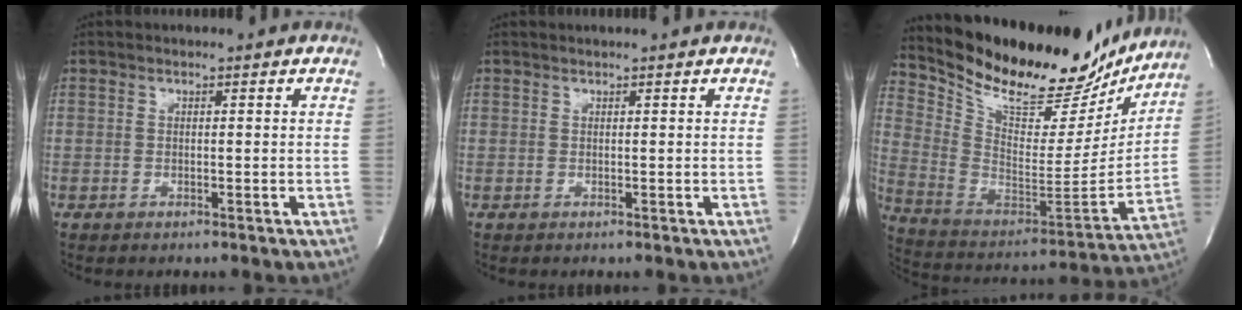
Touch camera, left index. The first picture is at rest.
{"total": 1.2, "force": [1.1, -0.2, 0.3], "torque": [-0.009, 0.005, 0.019]}
{"total": 25.3, "force": [22.0, 7.1, 10.2], "torque": [-0.186, -0.033, 0.335]}